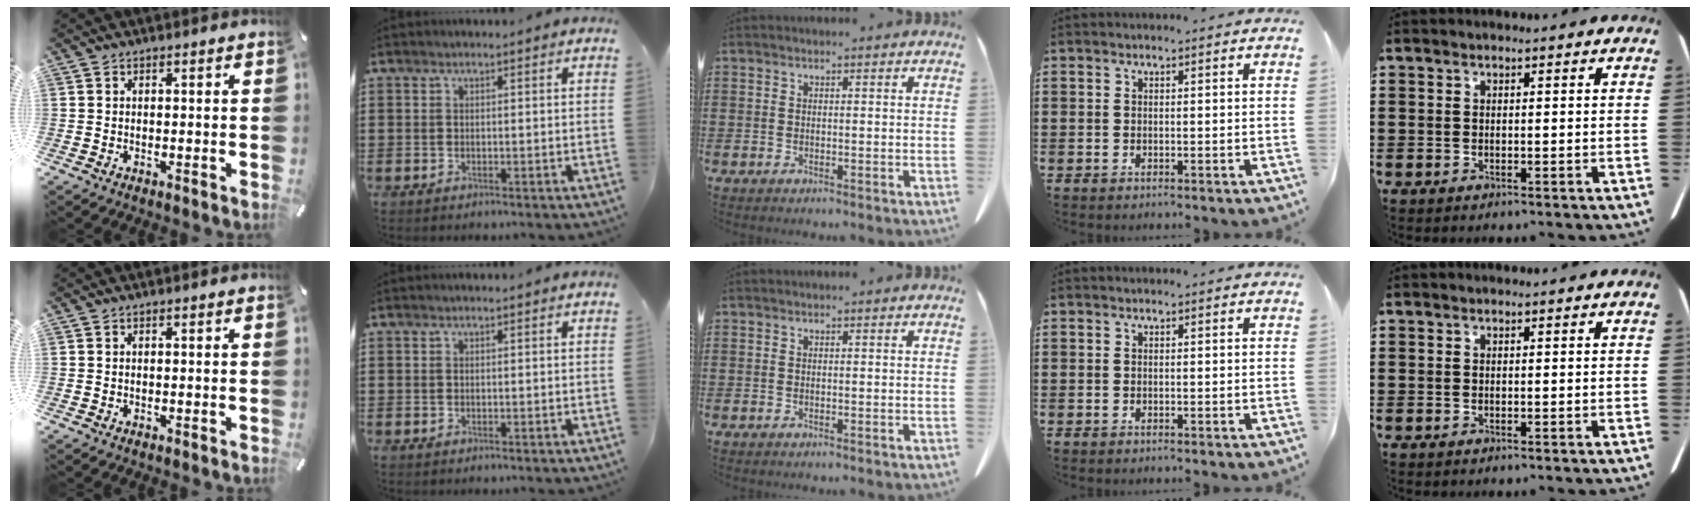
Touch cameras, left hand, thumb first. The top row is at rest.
{}